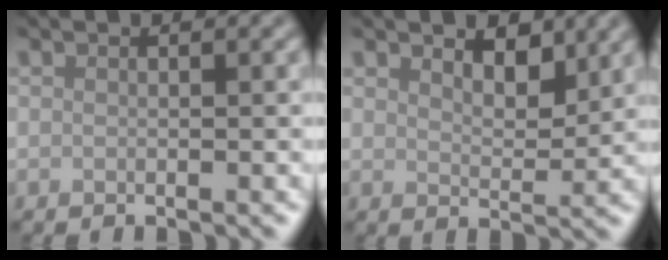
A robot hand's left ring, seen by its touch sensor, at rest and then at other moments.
{"total": 2.9, "force": [2.1, 1.2, 1.6], "torque": [-0.031, -0.005, 0.031]}